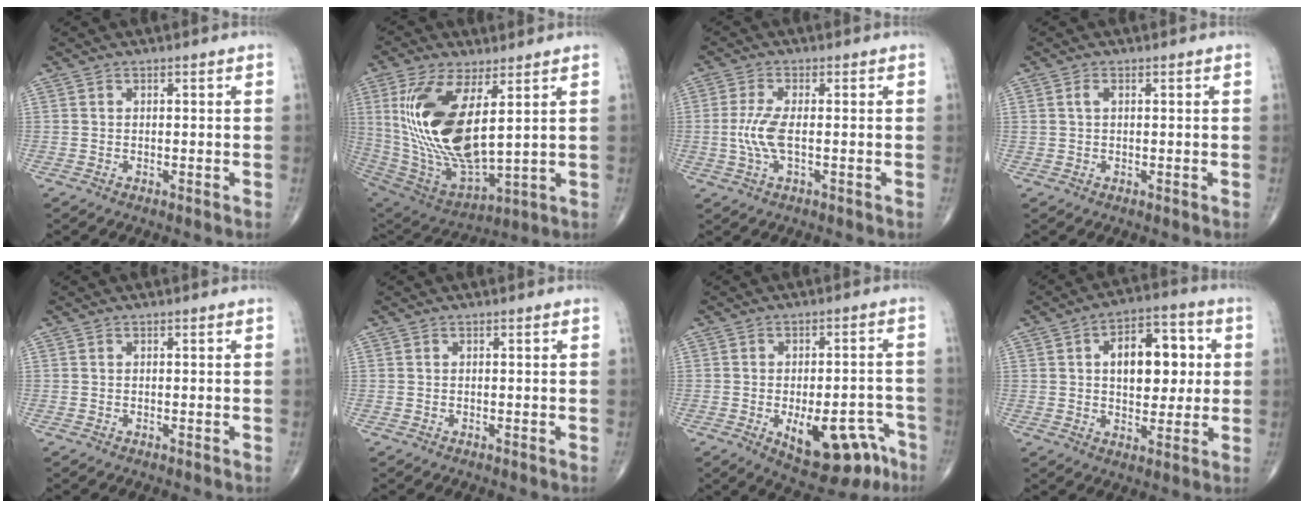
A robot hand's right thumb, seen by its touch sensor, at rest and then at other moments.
{"total": 21.4, "force": [5.1, 8.9, 18.8], "torque": [-0.386, -0.033, 0.112]}
{"total": 5.4, "force": [-0.6, 1.6, 5.1], "torque": [-0.130, 0.000, -0.015]}
{"total": 1.4, "force": [0.4, 0.7, 1.1], "torque": [-0.025, 0.005, 0.011]}
{"total": 0.0}
{"total": 0.0}
{"total": 14.4, "force": [-7.1, 6.7, 10.6], "torque": [-0.117, 0.039, -0.086]}
{"total": 13.3, "force": [2.3, 7.8, 10.5], "torque": [-0.115, 0.012, 0.033]}